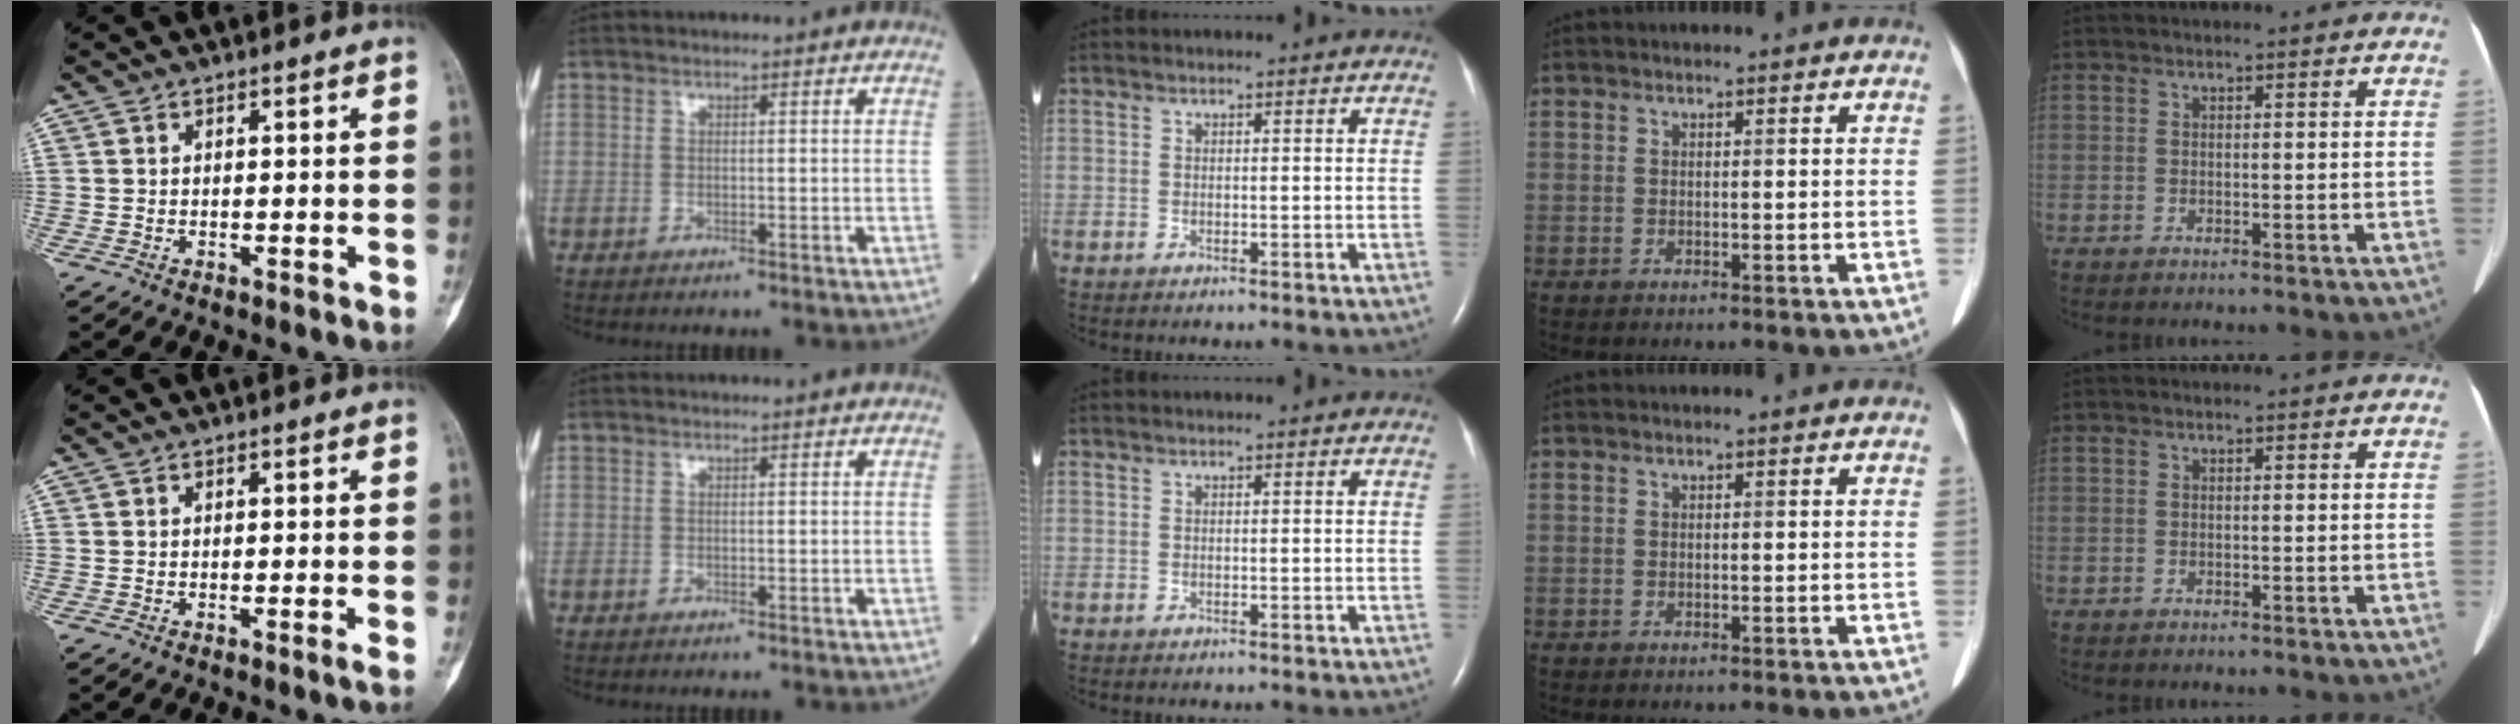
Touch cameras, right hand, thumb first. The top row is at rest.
{"thumb": {"total": 0.6, "force": [-0.3, -0.2, 0.5], "torque": [-0.005, 0.000, -0.006]}}